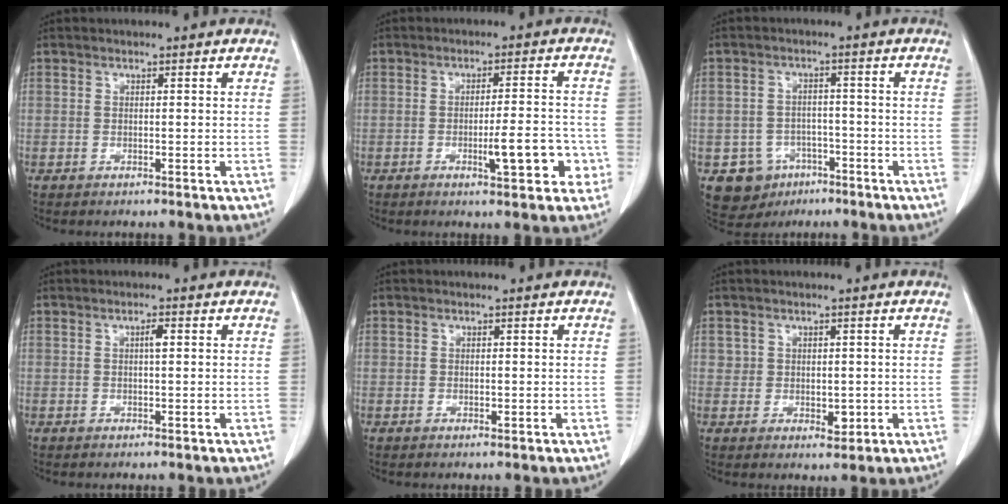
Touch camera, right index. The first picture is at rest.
{"total": 7.3, "force": [-2.5, 1.6, 6.6], "torque": [-0.090, 0.007, -0.030]}
{"total": 6.9, "force": [-3.4, 5.9, 1.1], "torque": [-0.019, 0.011, -0.042]}
{"total": 1.3, "force": [0.3, 0.2, 1.3], "torque": [-0.023, 0.004, 0.004]}
{"total": 0.6, "force": [-0.1, 0.4, 0.4], "torque": [-0.008, -0.002, 0.000]}
{"total": 2.9, "force": [0.0, 2.4, 1.7], "torque": [-0.017, -0.002, 0.005]}